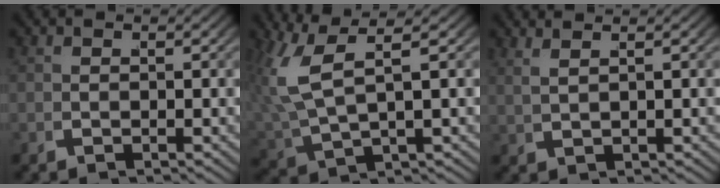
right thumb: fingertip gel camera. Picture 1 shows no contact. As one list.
[{"total": 7.7, "force": [2.9, 4.2, 5.7], "torque": [-0.135, -0.005, 0.062]}, {"total": 2.3, "force": [2.1, -0.2, 1.0], "torque": [-0.013, 0.009, 0.048]}]